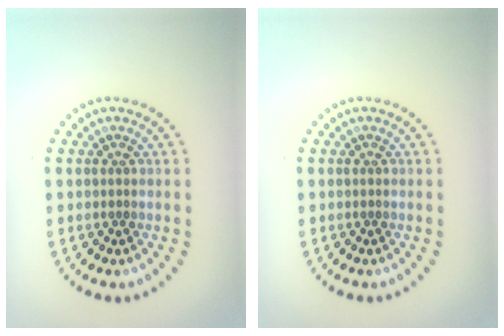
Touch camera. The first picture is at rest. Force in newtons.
{"total": 0.0}